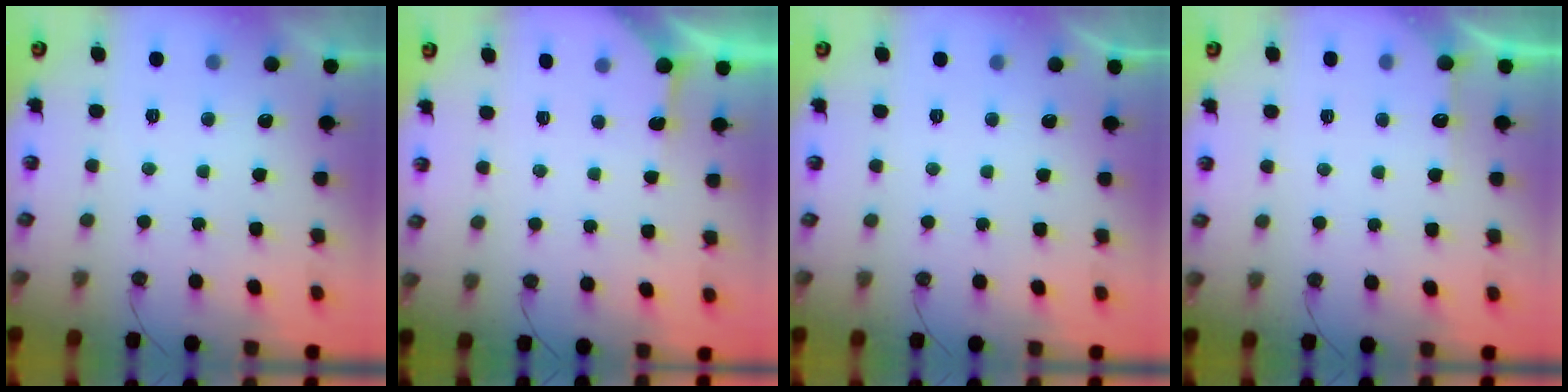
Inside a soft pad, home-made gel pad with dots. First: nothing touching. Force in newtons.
{"total": 3.2, "press": 3.2, "slide": 0.4}
{"total": 0.0}
{"total": 4.9, "press": 4.9, "slide": 0.5}